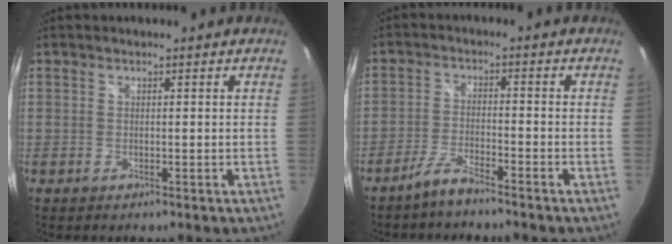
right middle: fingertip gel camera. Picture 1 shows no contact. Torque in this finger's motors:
{"motor_torque": [0.50, -0.62, 0.24, 0.03]}